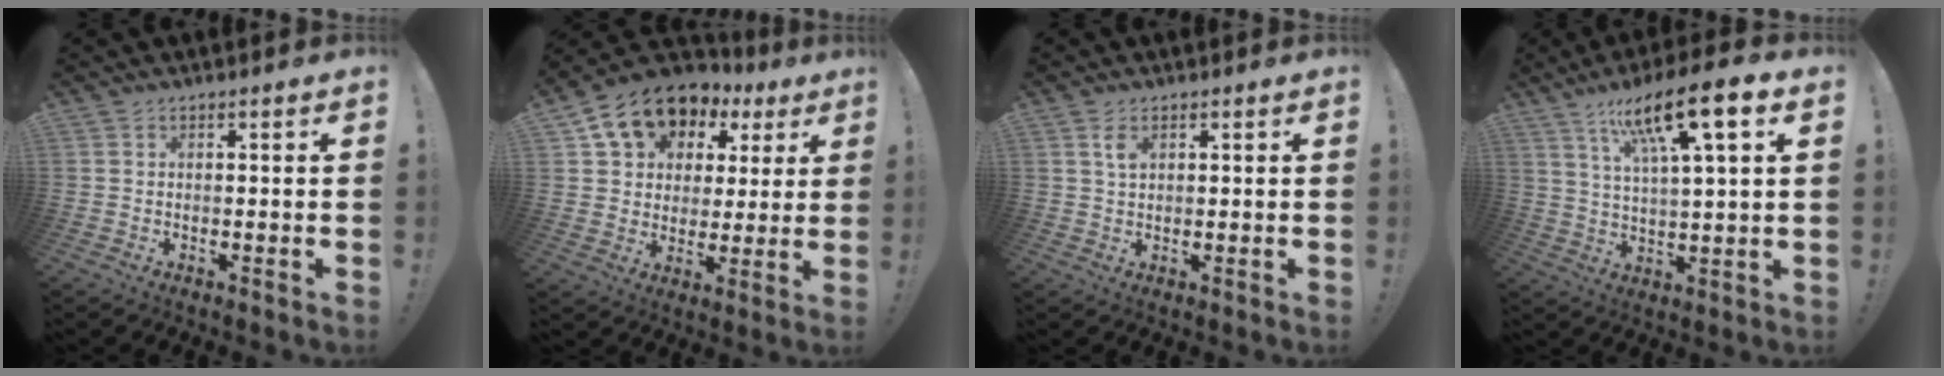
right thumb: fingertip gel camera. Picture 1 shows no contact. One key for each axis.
{"total": 13.4, "fx": 7.5, "fy": 9.6, "fz": 5.7, "tx": -0.099, "ty": -0.042, "tz": 0.145}
{"total": 2.9, "fx": 1.5, "fy": 1.3, "fz": 2.1, "tx": -0.029, "ty": -0.004, "tz": 0.024}
{"total": 15.4, "fx": 8.0, "fy": 3.3, "fz": 12.7, "tx": -0.208, "ty": -0.033, "tz": 0.121}